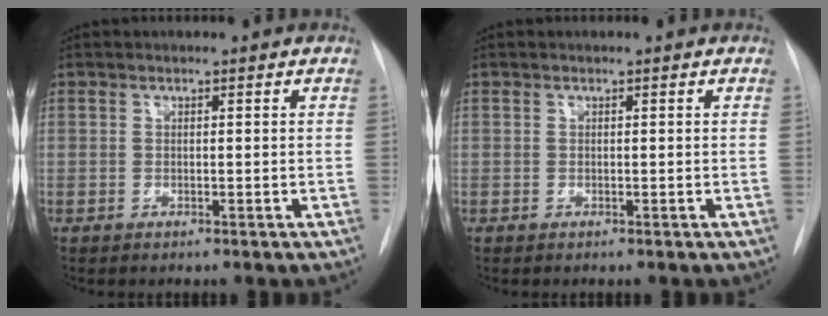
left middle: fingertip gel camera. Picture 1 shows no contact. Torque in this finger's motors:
{"motor_torque": [0.00, 0.00, 0.00, 0.00]}